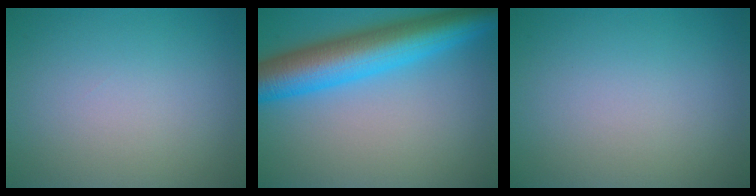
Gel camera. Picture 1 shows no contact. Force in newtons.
{"total": 9.2, "press": 9.2, "slide": 0.3}
{"total": 0.0}